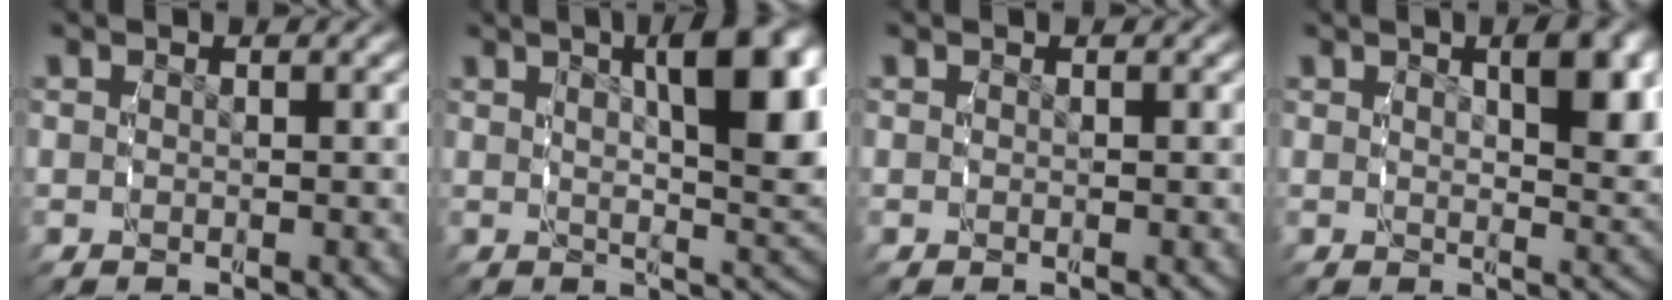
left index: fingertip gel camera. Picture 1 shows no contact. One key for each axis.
{"total": 9.2, "fx": 2.7, "fy": 3.2, "fz": 8.2, "tx": -0.095, "ty": 0.009, "tz": 0.044}
{"total": 0.0}
{"total": 4.3, "fx": 1.3, "fy": 1.0, "fz": 3.9, "tx": -0.040, "ty": -0.005, "tz": 0.028}